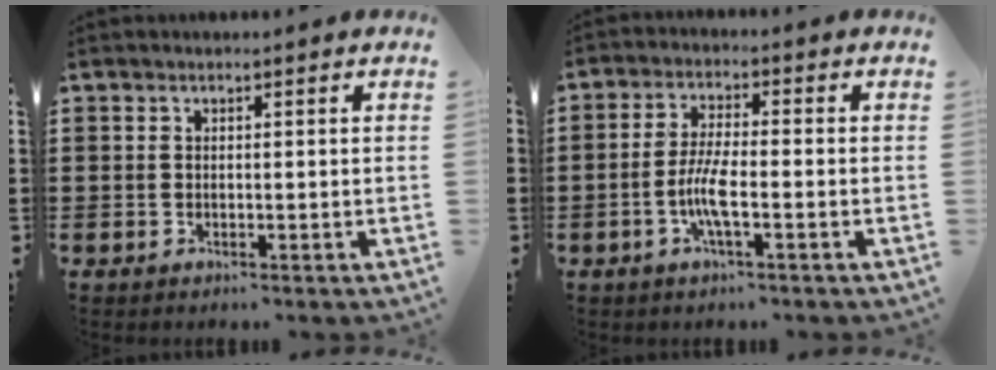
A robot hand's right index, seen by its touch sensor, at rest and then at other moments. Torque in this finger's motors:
{"motor_torque": [1.40, 0.73, 0.12, 0.05]}